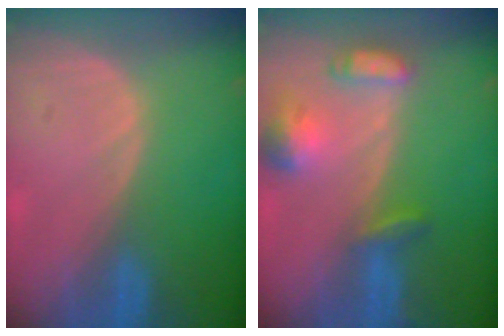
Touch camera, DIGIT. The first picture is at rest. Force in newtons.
{"total": 6.7, "press": 6.4, "slide": 2.0}